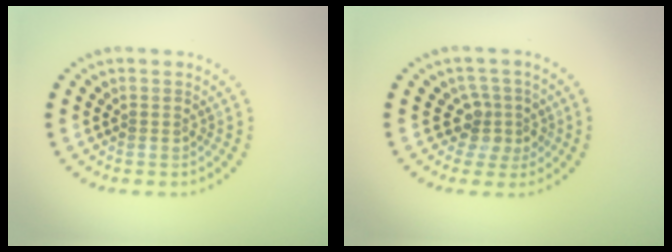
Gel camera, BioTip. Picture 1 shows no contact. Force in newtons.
{"total": 2.7, "press": 2.0, "slide": 1.8}